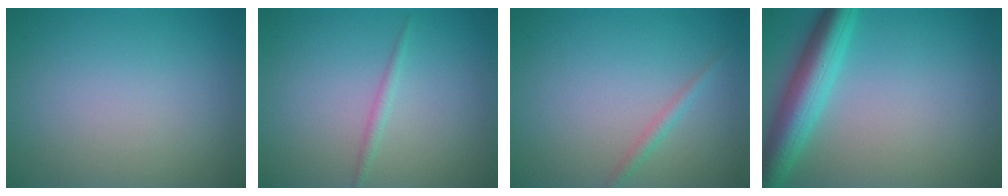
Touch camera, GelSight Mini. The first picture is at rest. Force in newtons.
{"total": 1.0, "press": 1.0, "slide": 0.1}
{"total": 1.1, "press": 1.1, "slide": 0.1}
{"total": 5.9, "press": 5.9, "slide": 0.2}